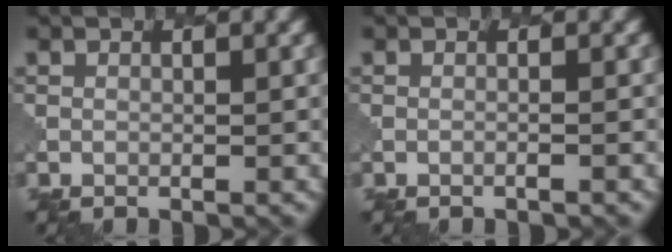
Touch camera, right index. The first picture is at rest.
{"total": 0.6, "force": [-0.3, 0.2, 0.5], "torque": [-0.002, -0.002, -0.015]}